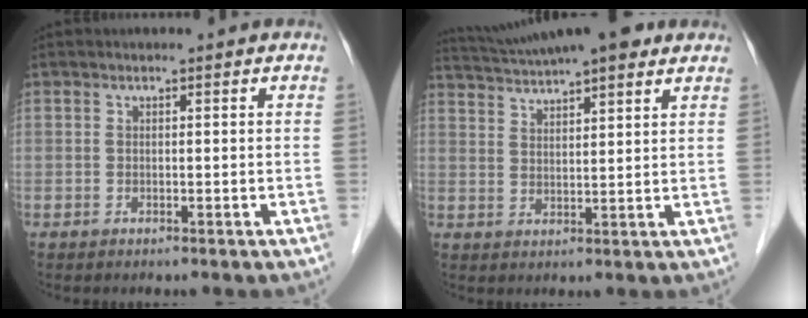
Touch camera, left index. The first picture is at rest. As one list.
[{"total": 14.0, "force": [11.9, 1.8, 7.3], "torque": [-0.126, 0.031, 0.180]}]